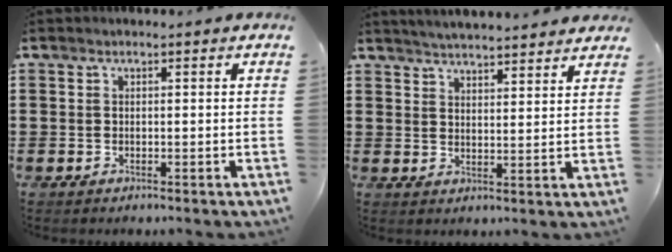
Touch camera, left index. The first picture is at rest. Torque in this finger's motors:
{"motor_torque": [2.14, 0.00, 0.28, 0.09]}